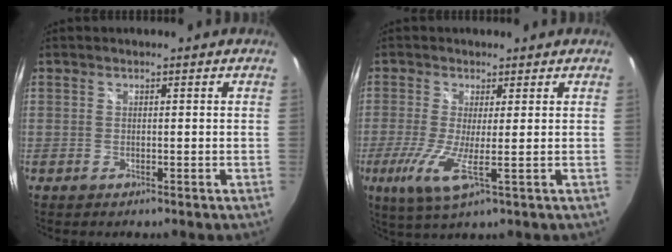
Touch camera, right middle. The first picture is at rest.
{"total": 6.7, "force": [-1.3, 0.3, 6.6], "torque": [-0.144, -0.021, -0.031]}